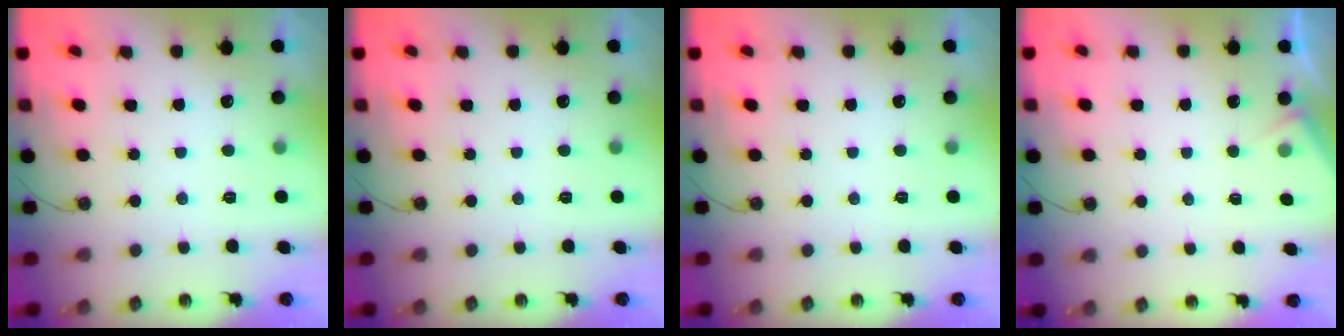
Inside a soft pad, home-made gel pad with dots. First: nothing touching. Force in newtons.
{"total": 0.0}
{"total": 0.0}
{"total": 3.3, "press": 3.3, "slide": 0.4}